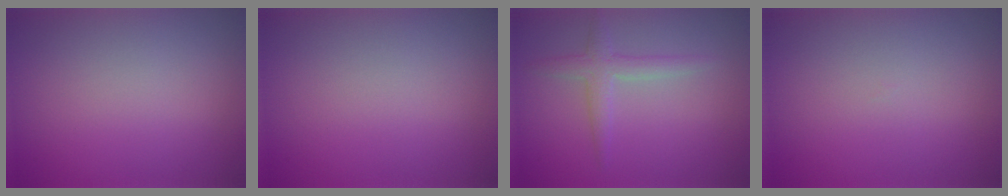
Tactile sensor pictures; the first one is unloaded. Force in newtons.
{"total": 0.0}
{"total": 2.1, "press": 2.1, "slide": 0.0}
{"total": 0.0}